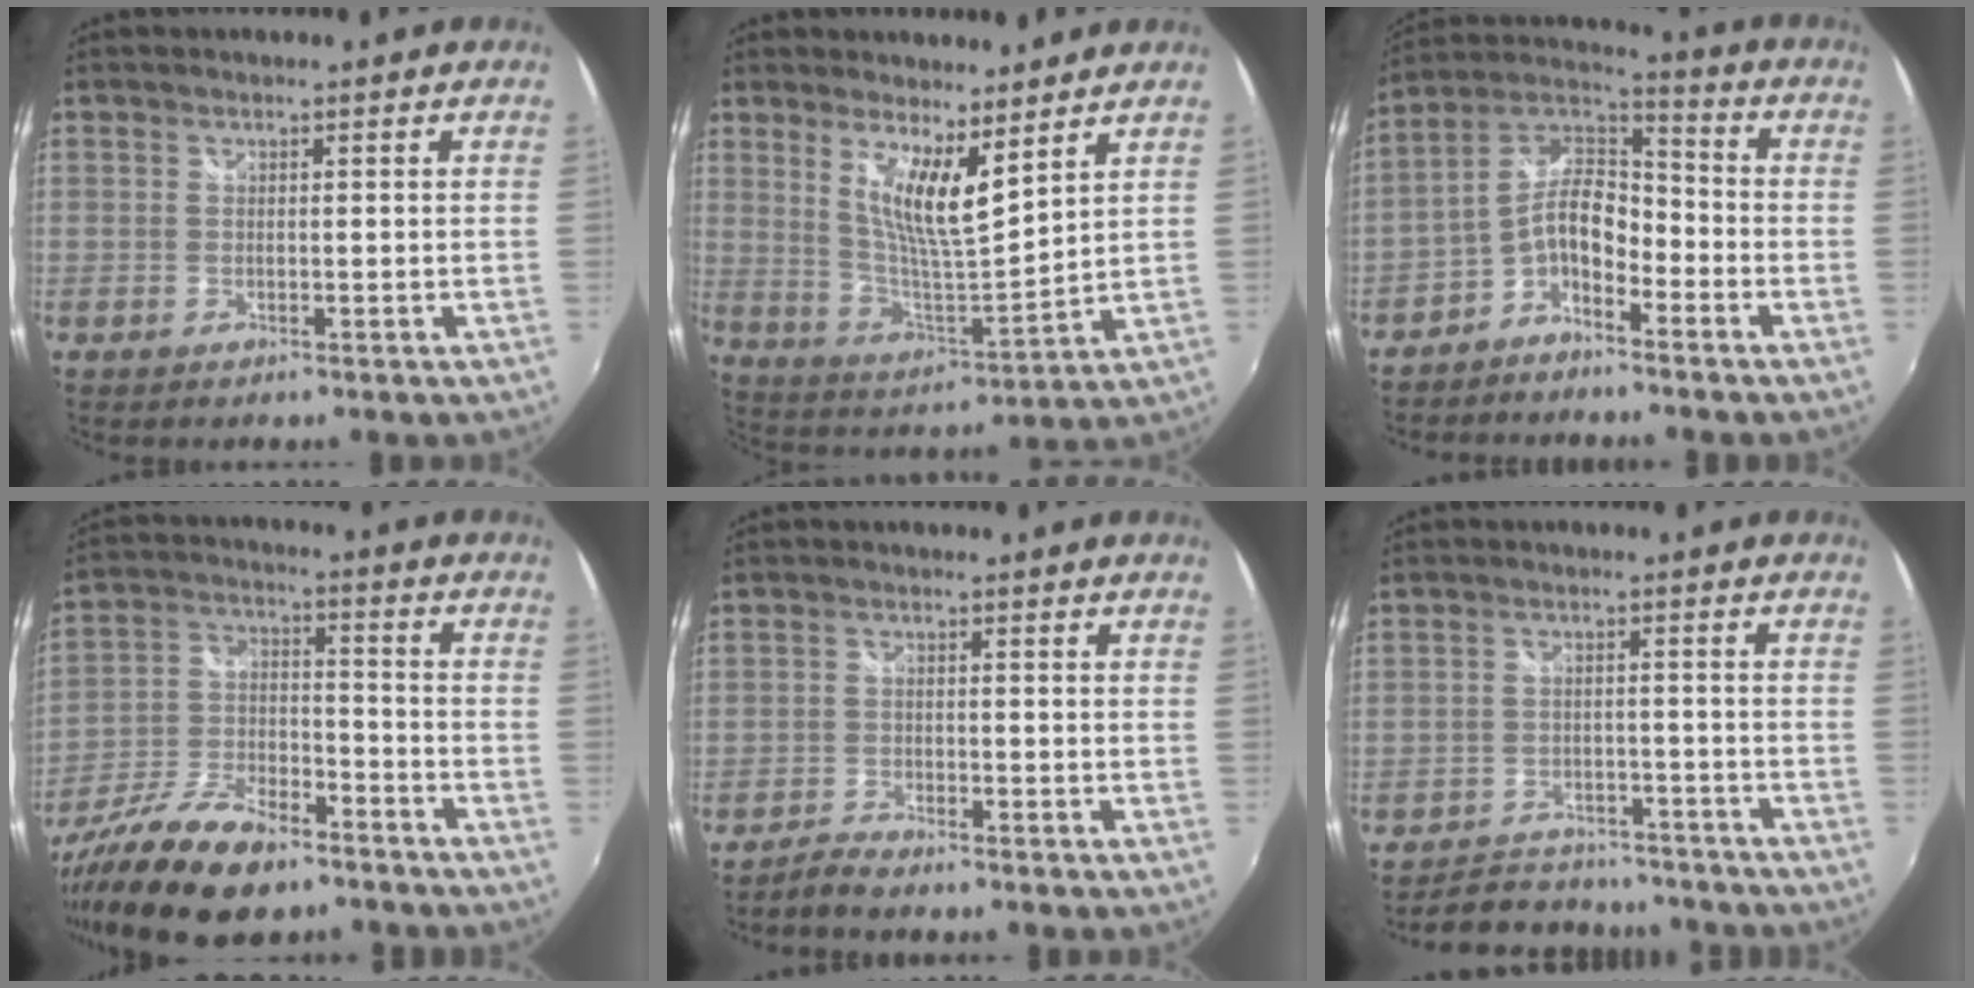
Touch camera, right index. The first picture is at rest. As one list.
[{"total": 10.9, "force": [6.5, 1.9, 8.6], "torque": [-0.150, -0.014, 0.122]}, {"total": 9.0, "force": [-4.5, 4.3, 6.5], "torque": [-0.142, 0.020, -0.088]}, {"total": 17.3, "force": [-12.1, 6.8, 10.2], "torque": [-0.216, -0.025, -0.218]}, {"total": 2.8, "force": [-2.7, 0.3, 0.6], "torque": [-0.026, -0.005, -0.055]}, {"total": 12.3, "force": [-10.8, 5.1, 3.0], "torque": [-0.078, 0.021, -0.139]}]